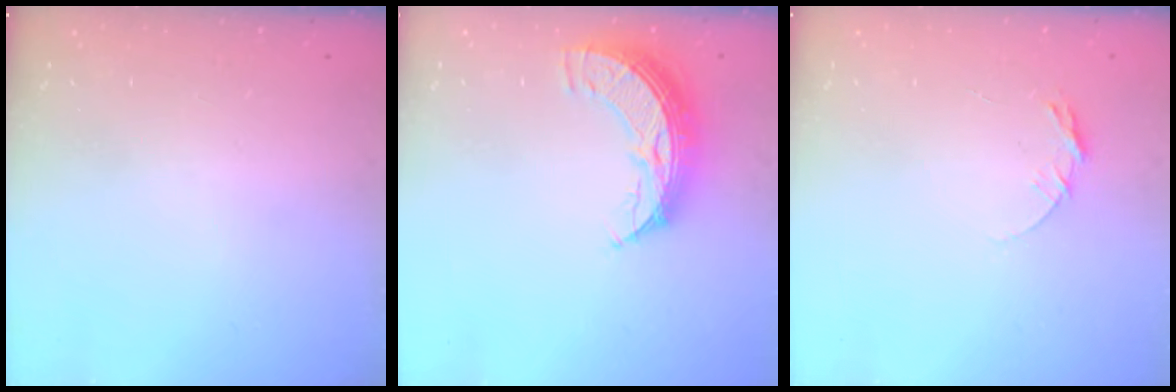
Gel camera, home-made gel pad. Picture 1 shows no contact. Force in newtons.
{"total": 10.6, "press": 10.6, "slide": 1.0}
{"total": 5.7, "press": 5.7, "slide": 0.5}